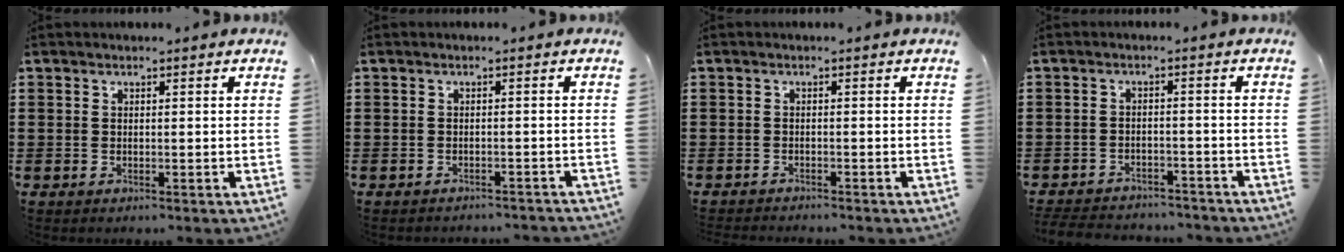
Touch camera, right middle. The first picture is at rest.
{"total": 1.1, "force": [-1.1, 0.0, 0.1], "torque": [-0.005, 0.003, -0.023]}
{"total": 0.9, "force": [-0.9, 0.0, 0.0], "torque": [-0.002, 0.000, -0.019]}
{"total": 3.6, "force": [-3.6, 0.6, 0.2], "torque": [-0.007, 0.002, -0.076]}